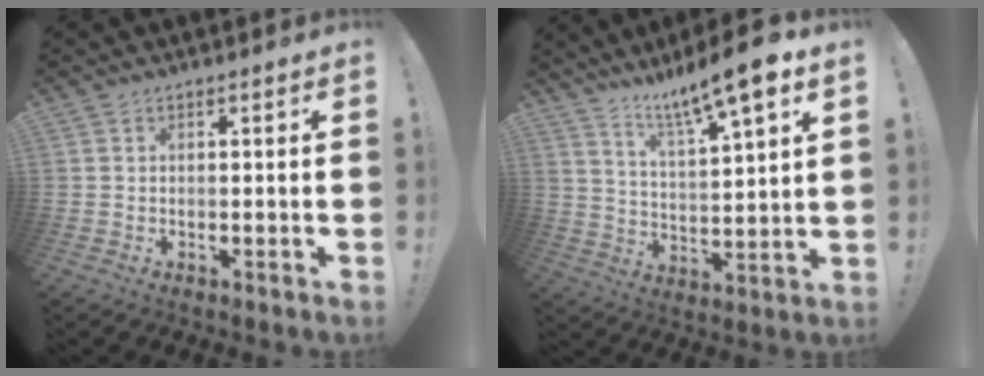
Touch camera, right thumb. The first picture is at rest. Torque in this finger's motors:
{"motor_torque": [1.19, 1.41, 1.02, 0.95, 0.17]}